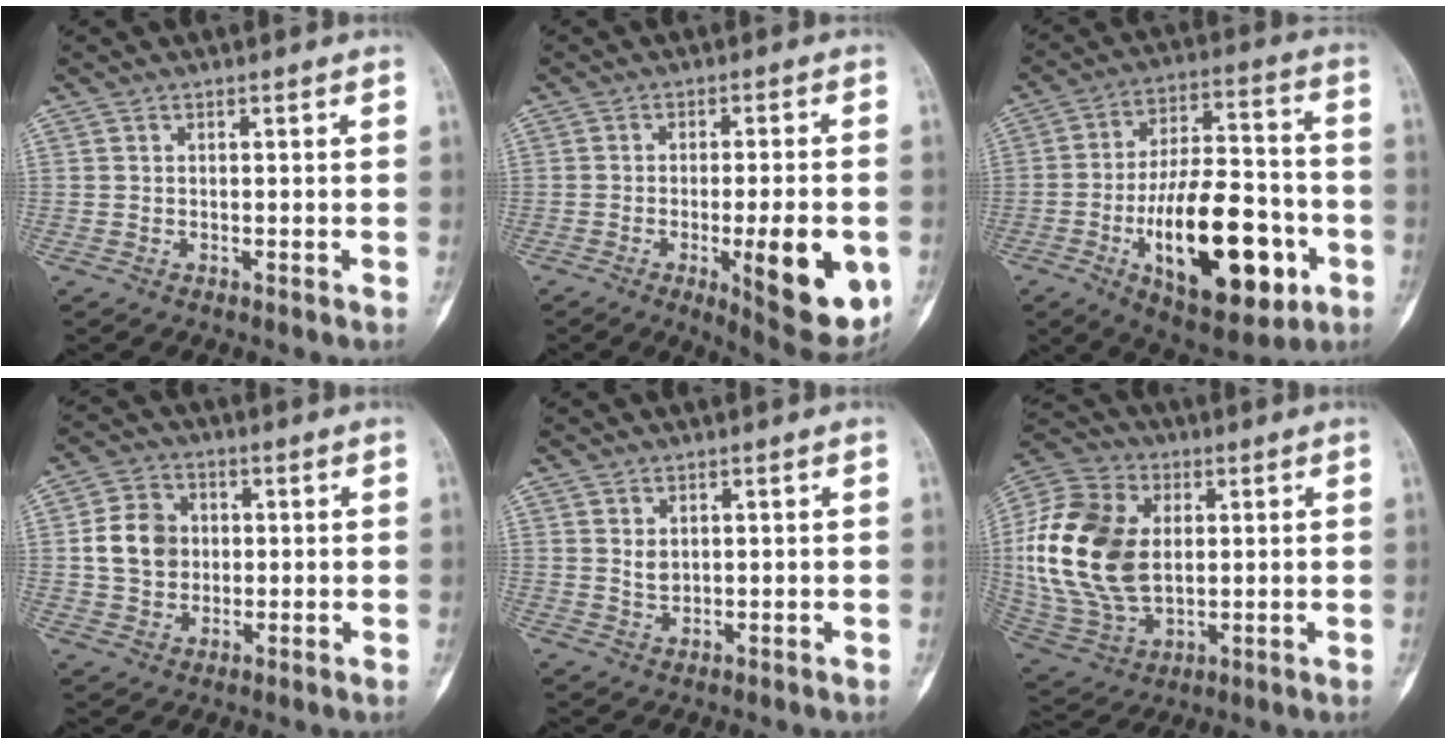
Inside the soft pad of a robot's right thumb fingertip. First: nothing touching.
{"total": 15.3, "force": [-4.2, 4.2, 14.1], "torque": [-0.179, -0.010, -0.048]}
{"total": 24.1, "force": [-7.8, 10.8, 20.1], "torque": [-0.300, 0.030, -0.110]}
{"total": 8.7, "force": [0.6, 7.4, 4.6], "torque": [-0.060, 0.006, 0.008]}
{"total": 2.1, "force": [0.7, 1.5, 1.4], "torque": [-0.019, -0.007, 0.018]}
{"total": 21.6, "force": [2.1, 14.5, 15.9], "torque": [-0.323, -0.006, 0.048]}